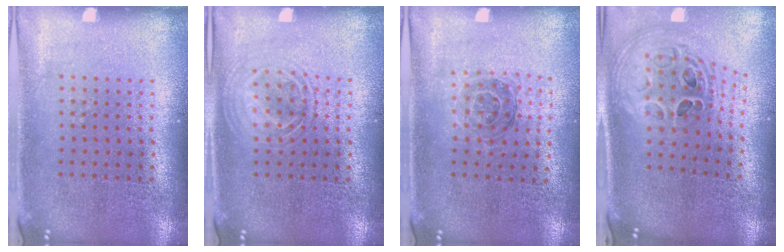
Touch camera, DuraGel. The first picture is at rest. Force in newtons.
{"total": 1.2, "press": 1.2, "slide": 0.2}
{"total": 1.0, "press": 1.0, "slide": 0.2}
{"total": 1.8, "press": 1.5, "slide": 1.0}